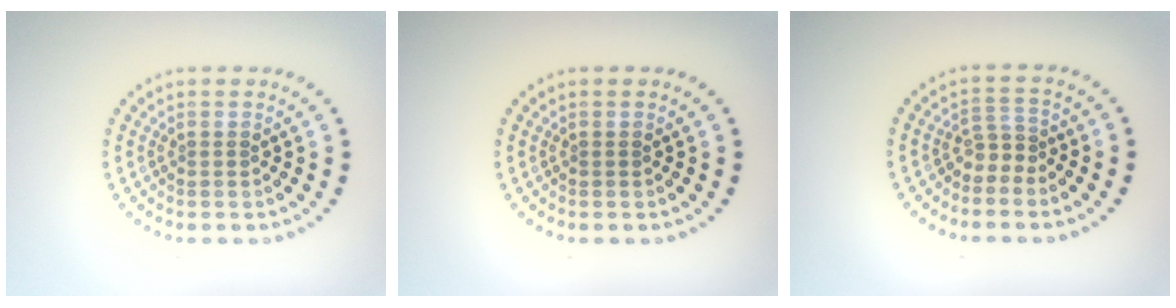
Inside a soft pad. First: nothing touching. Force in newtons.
{"total": 0.0}
{"total": 1.9, "press": 1.2, "slide": 1.5}